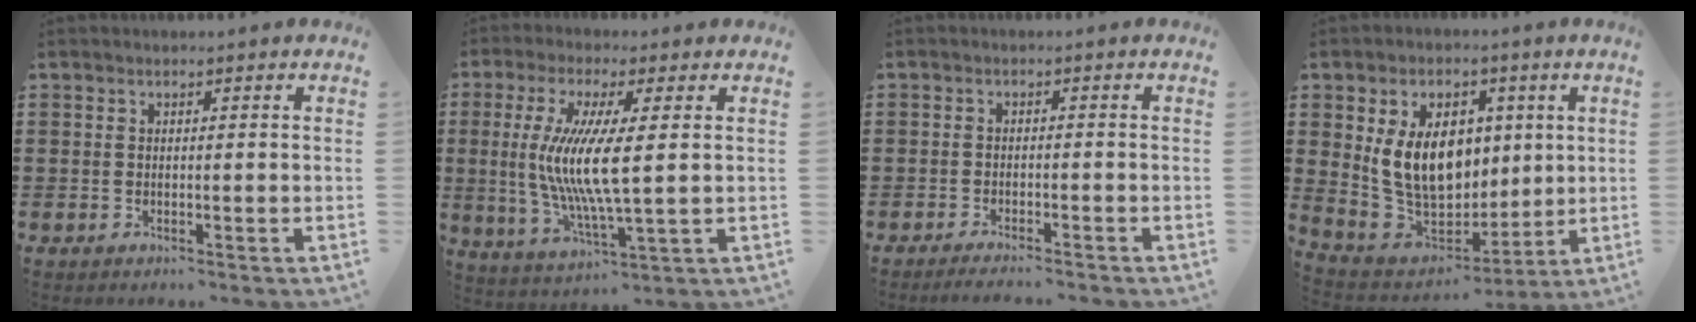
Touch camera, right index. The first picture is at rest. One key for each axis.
{"total": 9.8, "fx": 1.2, "fy": 1.7, "fz": 9.5, "tx": -0.208, "ty": -0.014, "tz": 0.013}
{"total": 1.7, "fx": -1.7, "fy": -0.1, "fz": 0.5, "tx": -0.008, "ty": 0.001, "tz": -0.033}
{"total": 12.8, "fx": 2.2, "fy": 9.3, "fz": 8.6, "tx": -0.194, "ty": 0.006, "tz": 0.039}